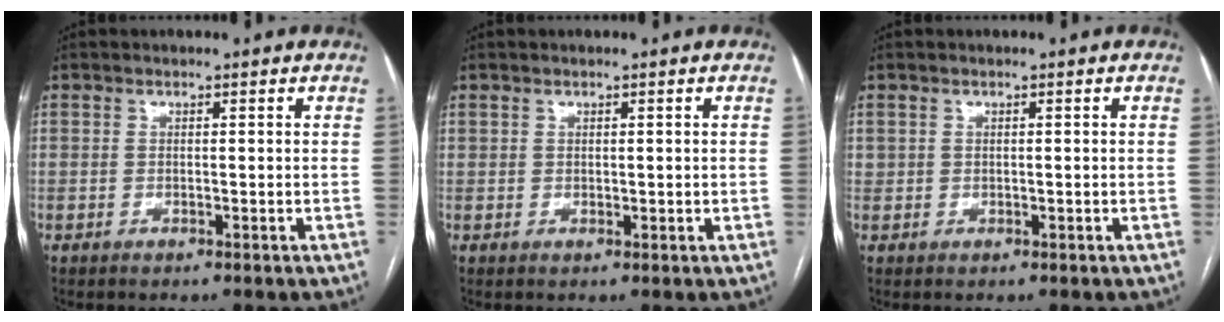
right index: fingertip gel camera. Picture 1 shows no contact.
{"total": 0.5, "force": [0.3, 0.4, 0.1], "torque": [0.006, 0.002, 0.006]}
{"total": 0.5, "force": [0.1, 0.5, 0.0], "torque": [0.005, 0.006, 0.004]}